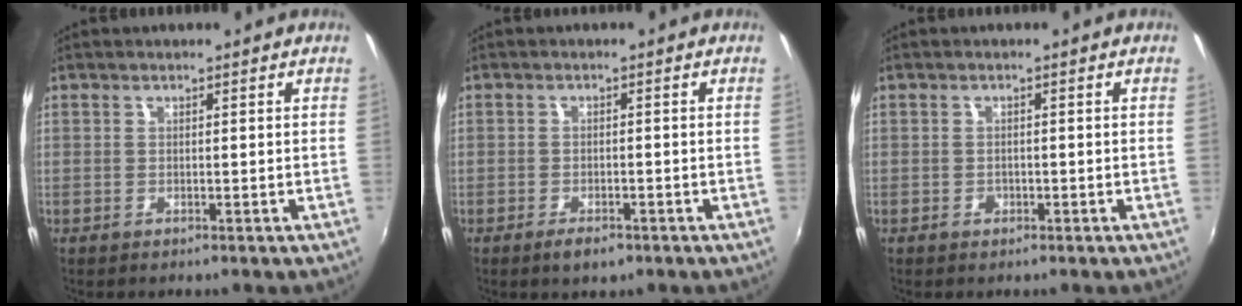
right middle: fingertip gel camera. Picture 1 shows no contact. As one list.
[{"total": 3.2, "force": [-2.1, 1.5, 1.9], "torque": [-0.044, -0.009, -0.037]}, {"total": 1.2, "force": [-0.6, 1.0, 0.2], "torque": [-0.003, -0.002, -0.008]}]